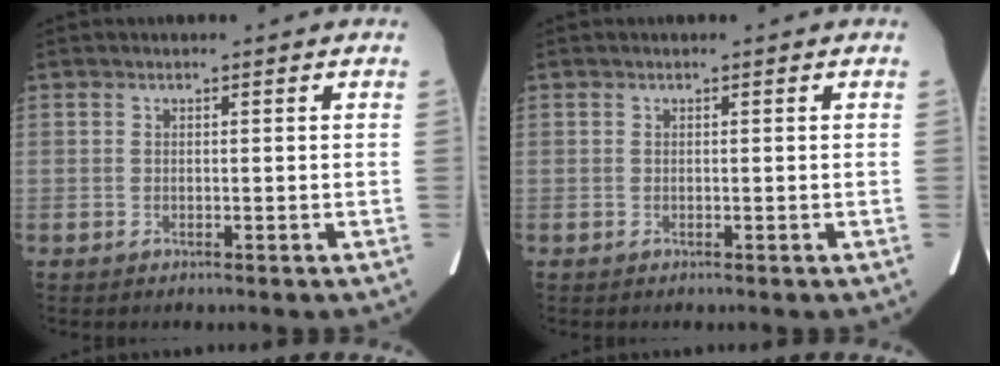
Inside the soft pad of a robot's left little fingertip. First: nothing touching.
{"total": 0.0}